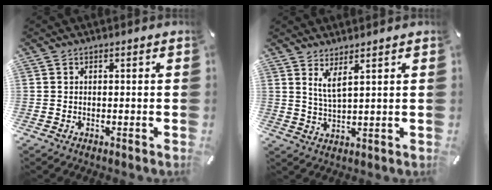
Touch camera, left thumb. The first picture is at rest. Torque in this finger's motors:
{"motor_torque": [0.41, -0.37, 0.94, -0.95, -0.05]}